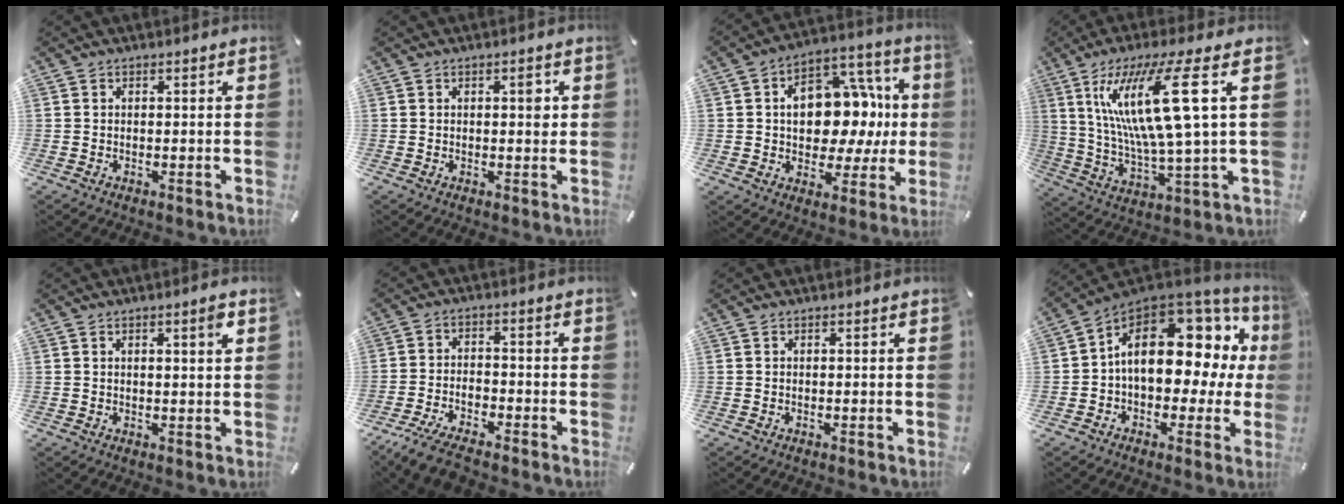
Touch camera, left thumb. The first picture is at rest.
{"total": 2.6, "force": [0.6, 1.0, 2.3], "torque": [-0.015, -0.005, 0.001]}
{"total": 16.2, "force": [1.4, 11.5, 11.3], "torque": [-0.152, -0.018, 0.030]}
{"total": 20.0, "force": [6.5, 4.0, 18.5], "torque": [-0.373, -0.014, 0.086]}
{"total": 2.5, "force": [1.1, 0.4, 2.2], "torque": [-0.044, 0.001, 0.018]}
{"total": 7.4, "force": [-6.1, 2.0, 3.6], "torque": [-0.076, 0.020, -0.117]}
{"total": 0.0}
{"total": 19.2, "force": [4.1, 12.3, 14.2], "torque": [-0.209, -0.027, 0.069]}